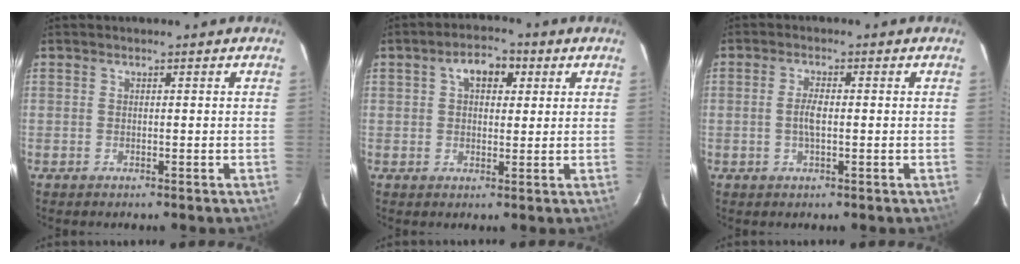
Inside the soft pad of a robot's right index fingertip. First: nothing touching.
{"total": 5.8, "force": [2.1, 3.6, 4.1], "torque": [-0.063, 0.023, 0.034]}
{"total": 3.0, "force": [-0.2, 1.0, 2.8], "torque": [-0.056, 0.002, -0.003]}